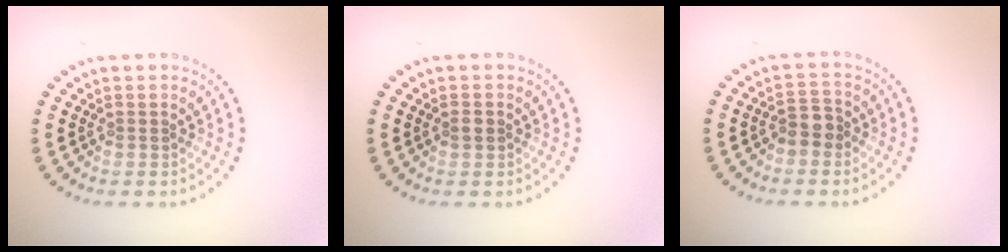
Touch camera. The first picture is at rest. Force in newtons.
{"total": 1.0, "press": 1.0, "slide": 0.1}
{"total": 1.9, "press": 1.8, "slide": 0.7}